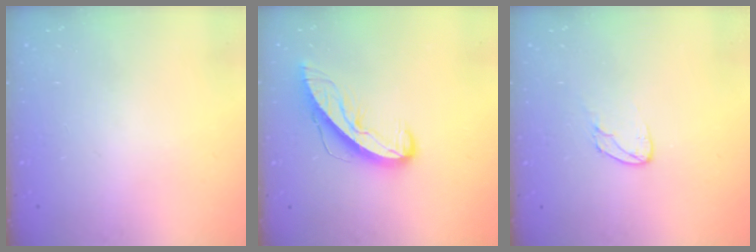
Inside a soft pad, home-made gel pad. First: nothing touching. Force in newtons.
{"total": 9.1, "press": 9.1, "slide": 0.6}
{"total": 4.5, "press": 4.5, "slide": 0.4}